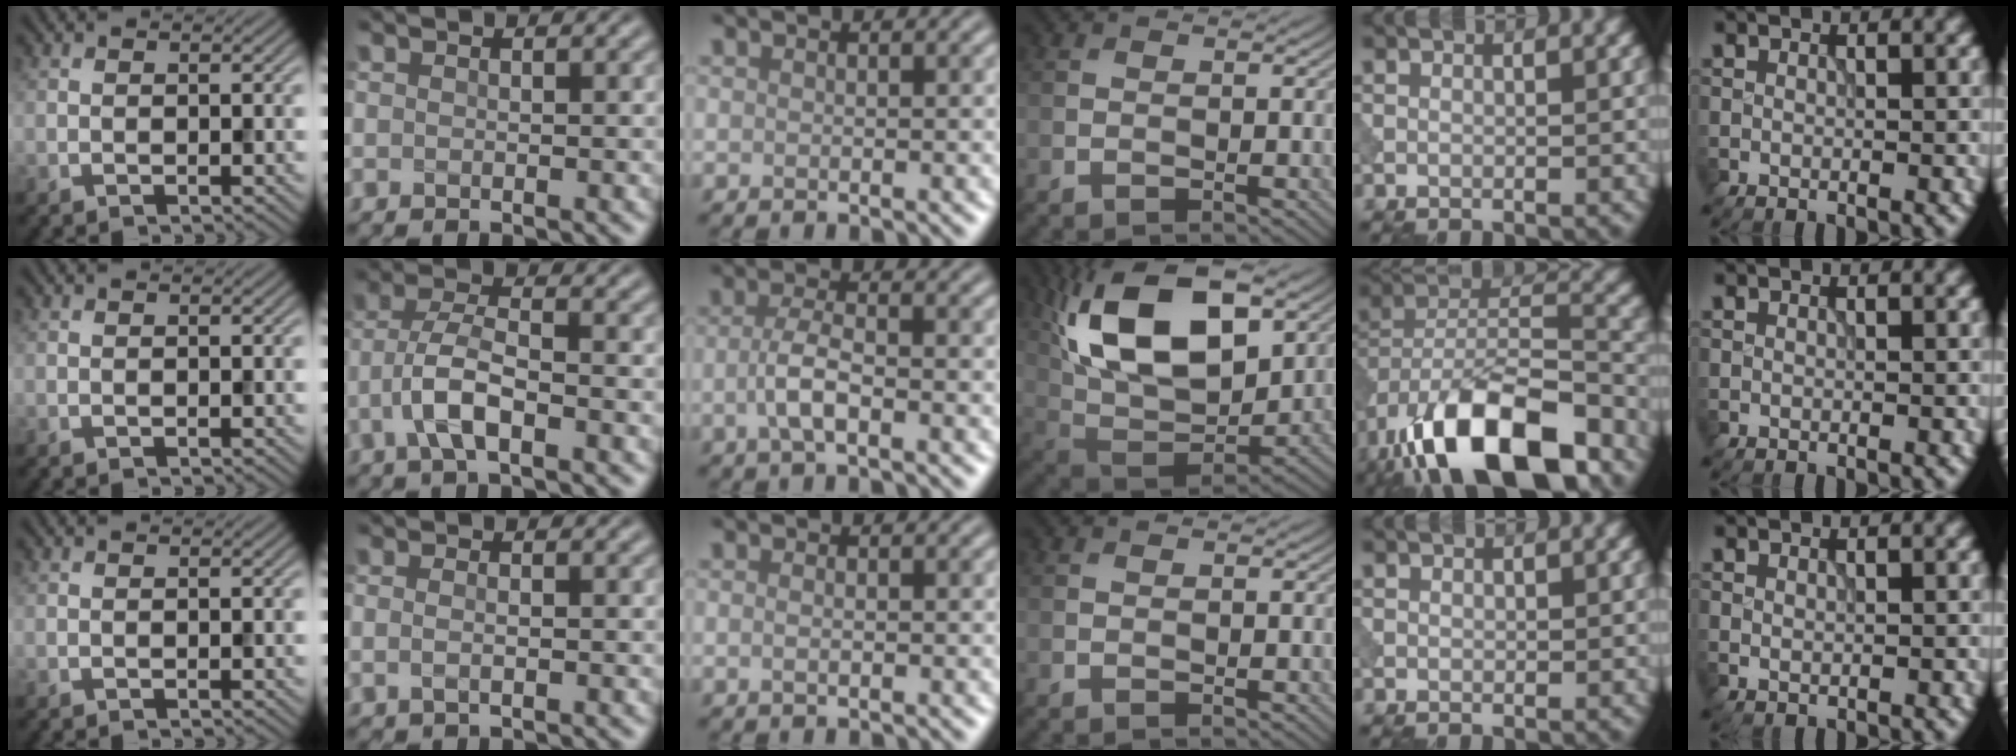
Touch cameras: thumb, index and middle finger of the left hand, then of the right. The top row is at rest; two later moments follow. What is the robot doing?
{"motion": "insert", "object": "peg toy"}